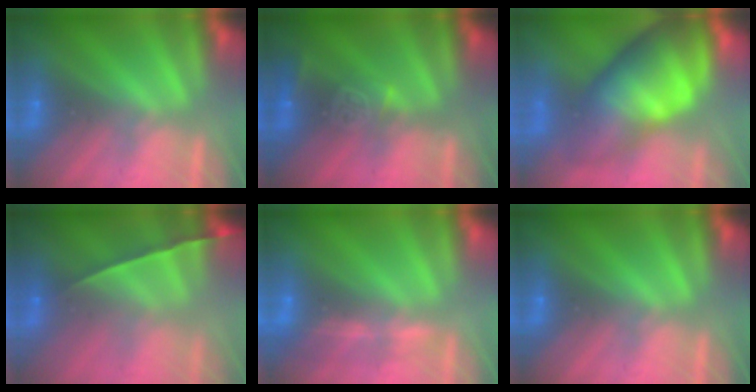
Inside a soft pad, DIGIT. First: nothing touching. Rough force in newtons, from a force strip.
{"total": 3.7}
{"total": 14.6}
{"total": 1.5}
{"total": 1.4}
{"total": 0.0}